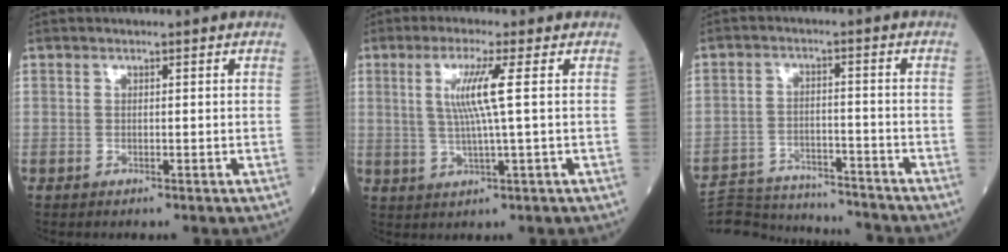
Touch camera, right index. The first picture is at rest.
{"total": 6.1, "force": [1.4, -1.0, 5.9], "torque": [-0.119, -0.001, 0.030]}
{"total": 16.6, "force": [-16.0, 2.2, 3.9], "torque": [-0.086, 0.001, -0.233]}